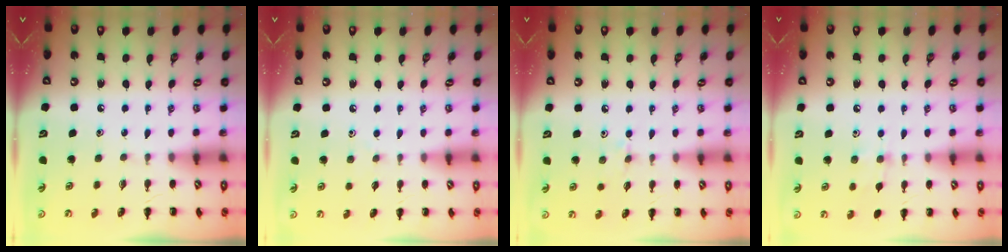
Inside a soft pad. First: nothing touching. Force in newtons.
{"total": 3.5, "press": 3.3, "slide": 1.2}
{"total": 5.7, "press": 5.4, "slide": 1.8}
{"total": 7.4, "press": 7.2, "slide": 1.9}